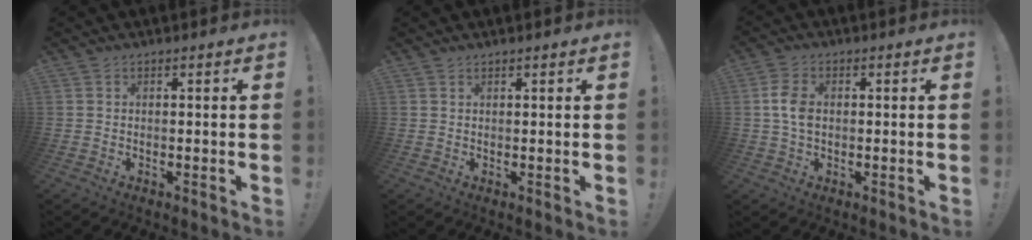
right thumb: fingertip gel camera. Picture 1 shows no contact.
{"total": 0.7, "force": [0.6, 0.1, 0.1], "torque": [0.001, -0.002, 0.011]}
{"total": 6.7, "force": [0.3, 4.5, 4.9], "torque": [-0.093, 0.002, 0.003]}